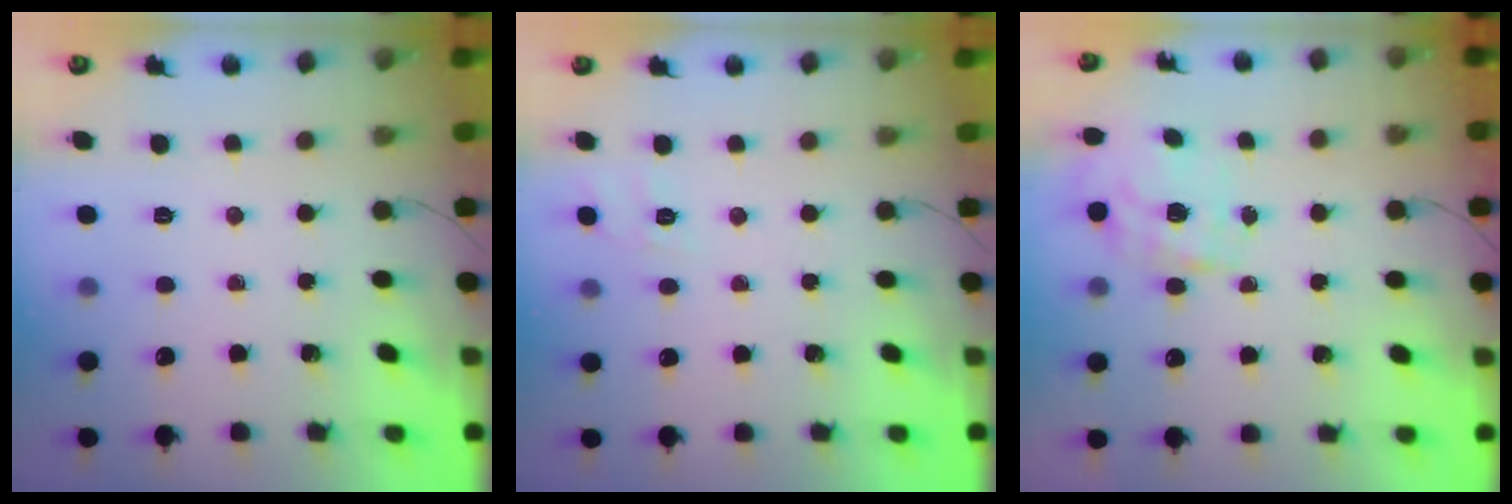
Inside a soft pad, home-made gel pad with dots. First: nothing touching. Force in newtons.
{"total": 9.5, "press": 9.3, "slide": 2.1}
{"total": 2.1, "press": 0.6, "slide": 2.0}